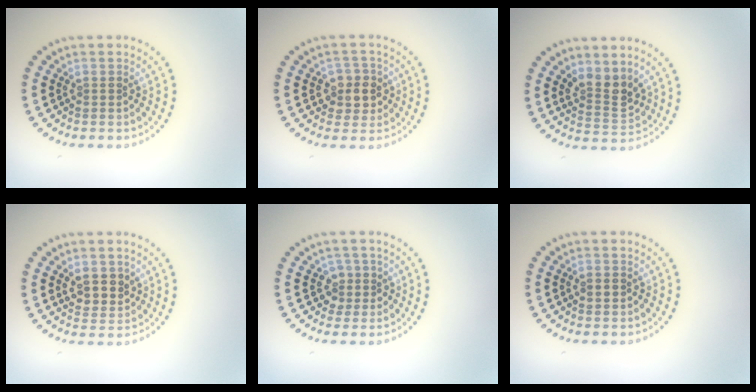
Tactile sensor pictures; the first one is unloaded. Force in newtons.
{"total": 2.7, "press": 2.5, "slide": 1.0}
{"total": 3.1, "press": 2.7, "slide": 1.5}
{"total": 2.6, "press": 2.4, "slide": 1.0}
{"total": 1.8, "press": 1.4, "slide": 1.1}
{"total": 1.3, "press": 1.3, "slide": 0.1}